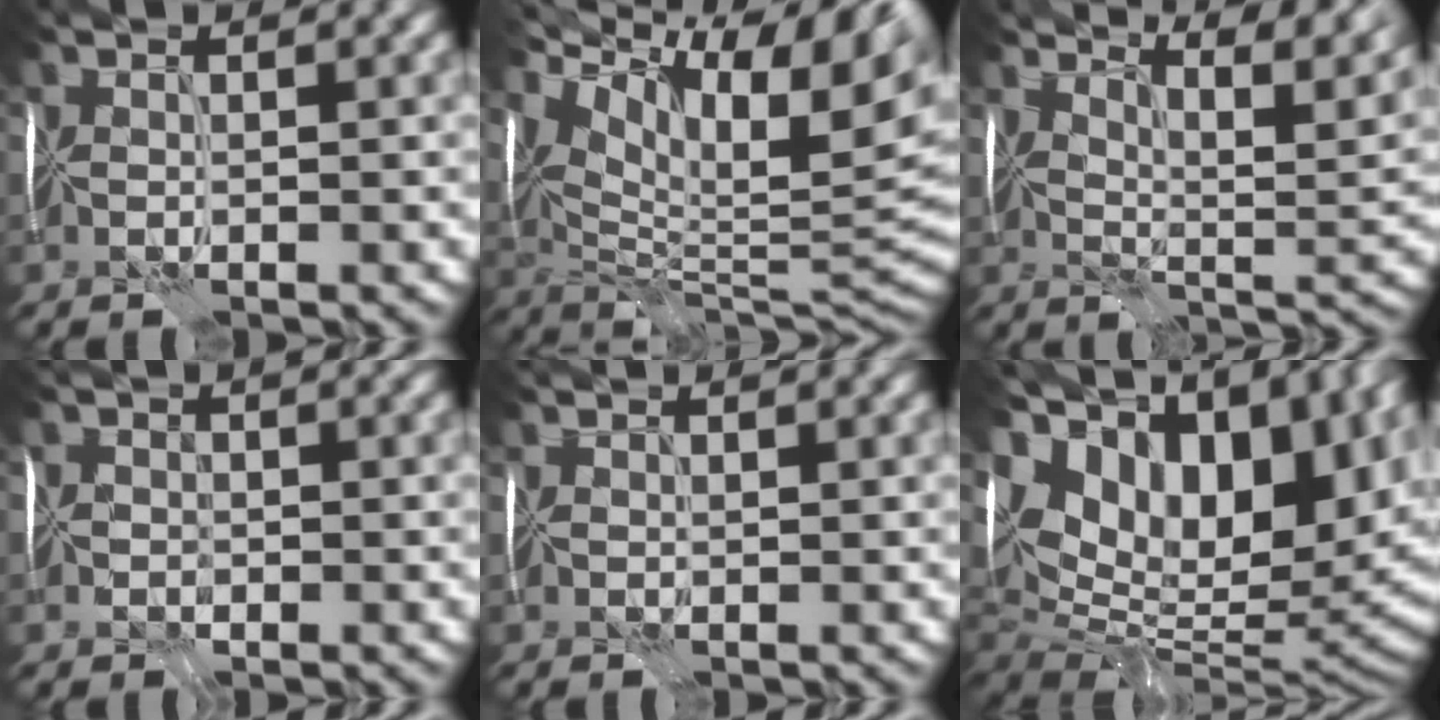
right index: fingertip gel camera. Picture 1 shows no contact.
{"total": 15.9, "force": [6.9, 6.5, 12.8], "torque": [-0.187, 0.028, 0.128]}
{"total": 8.7, "force": [6.7, 1.7, 5.3], "torque": [-0.080, 0.006, 0.087]}
{"total": 2.2, "force": [-0.6, 2.1, 0.4], "torque": [0.013, 0.014, -0.029]}
{"total": 0.0}
{"total": 20.1, "force": [7.7, 11.5, 14.6], "torque": [-0.218, 0.037, 0.183]}